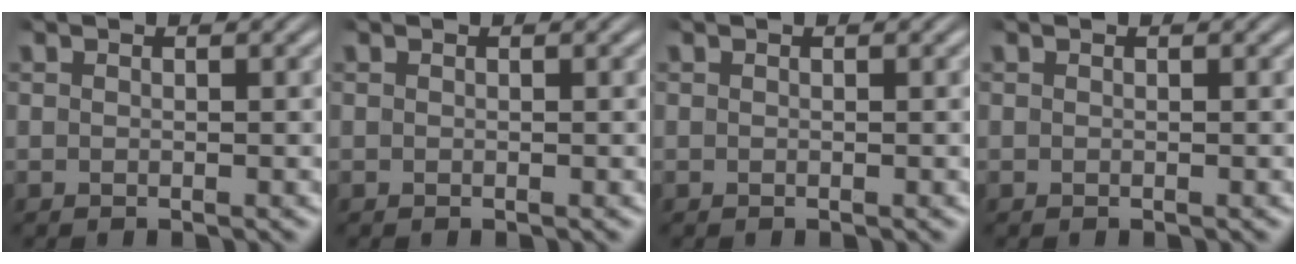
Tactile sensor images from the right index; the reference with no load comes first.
{"total": 0.0}
{"total": 0.0}
{"total": 0.0}